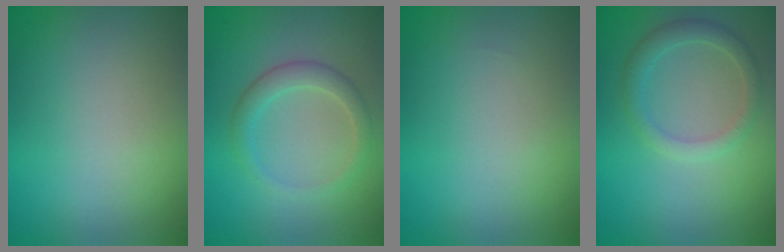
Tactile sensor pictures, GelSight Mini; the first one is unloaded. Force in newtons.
{"total": 2.2, "press": 2.2, "slide": 0.1}
{"total": 0.0}
{"total": 2.2, "press": 2.2, "slide": 0.1}